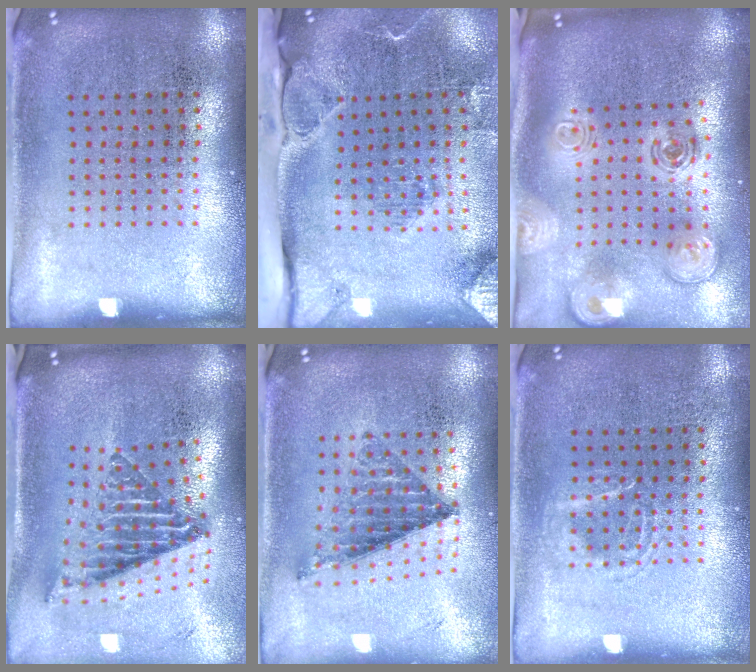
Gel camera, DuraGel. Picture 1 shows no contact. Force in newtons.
{"total": 3.0, "press": 2.3, "slide": 1.9}
{"total": 2.9, "press": 2.0, "slide": 2.1}
{"total": 2.6, "press": 1.6, "slide": 2.1}
{"total": 0.9, "press": 0.9, "slide": 0.0}
{"total": 1.4, "press": 1.4, "slide": 0.2}